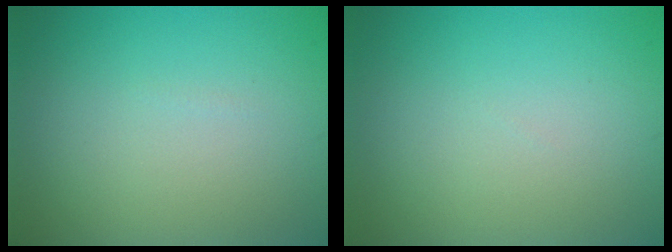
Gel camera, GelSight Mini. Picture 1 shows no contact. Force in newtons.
{"total": 0.0}